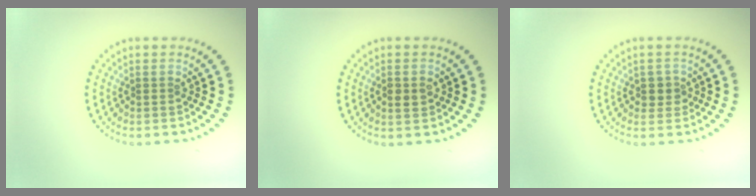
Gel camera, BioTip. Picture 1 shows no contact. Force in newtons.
{"total": 1.5, "press": 1.5, "slide": 0.4}
{"total": 1.5, "press": 1.4, "slide": 0.6}